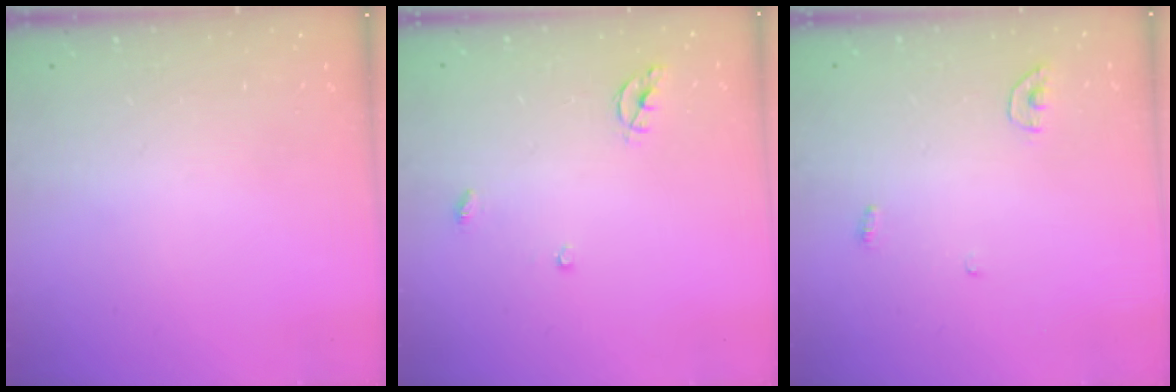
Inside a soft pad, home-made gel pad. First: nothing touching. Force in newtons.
{"total": 5.5, "press": 5.5, "slide": 0.6}
{"total": 3.6, "press": 3.5, "slide": 0.4}